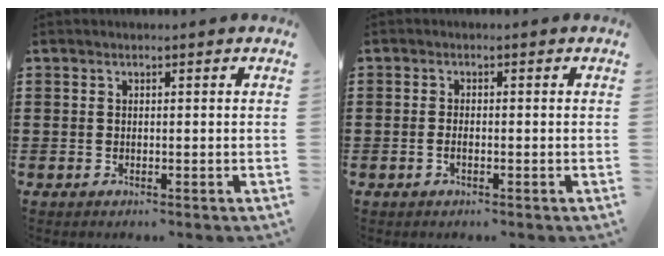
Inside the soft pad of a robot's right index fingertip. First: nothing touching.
{"total": 1.1, "force": [-0.5, 0.3, 0.9], "torque": [-0.019, -0.005, -0.007]}